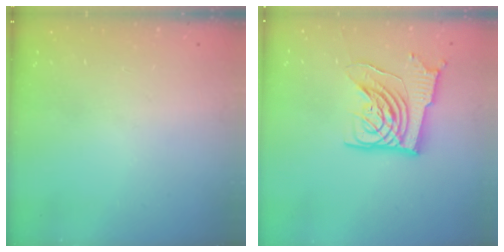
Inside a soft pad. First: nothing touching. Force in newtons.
{"total": 13.1, "press": 13.0, "slide": 1.7}